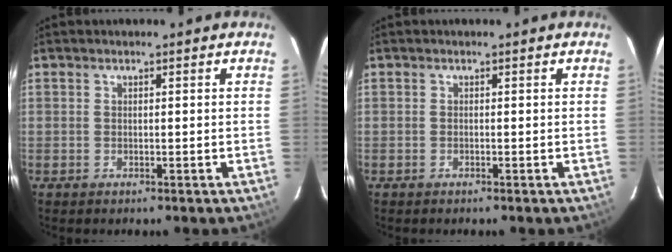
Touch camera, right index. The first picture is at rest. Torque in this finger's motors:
{"motor_torque": [0.00, 0.00, 0.00, 0.00]}